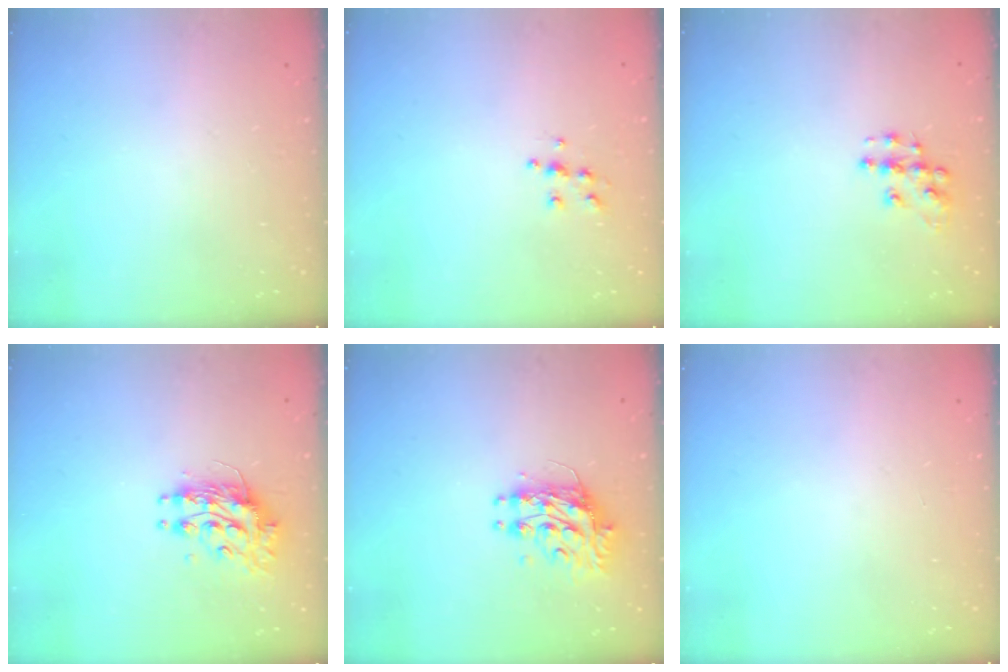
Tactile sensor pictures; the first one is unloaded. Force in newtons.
{"total": 5.6, "press": 5.5, "slide": 0.5}
{"total": 8.6, "press": 8.6, "slide": 0.7}
{"total": 10.4, "press": 10.4, "slide": 0.6}
{"total": 10.7, "press": 10.7, "slide": 0.3}
{"total": 0.0}